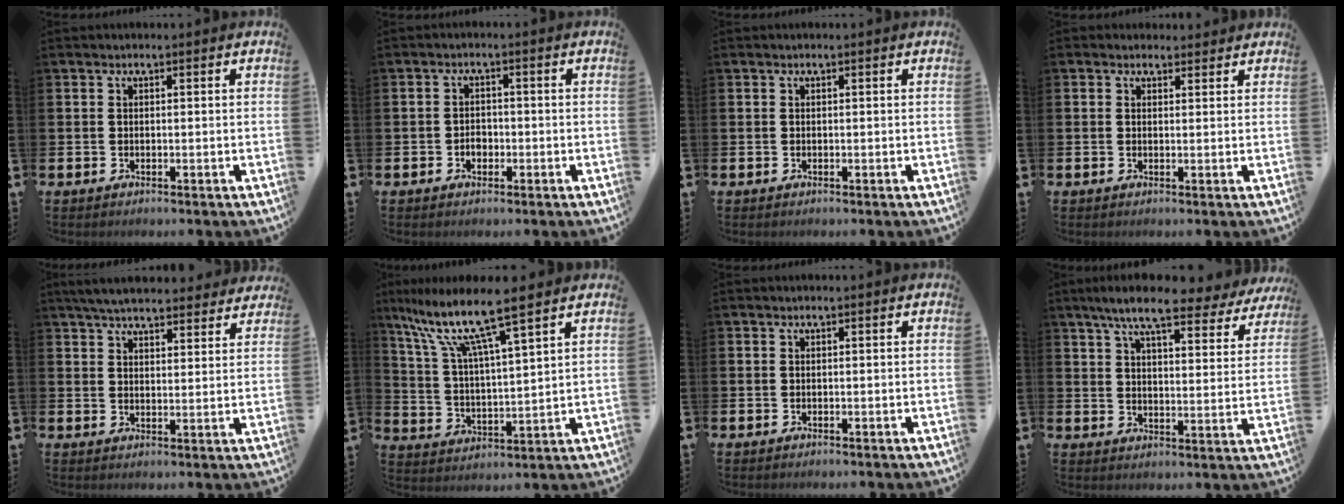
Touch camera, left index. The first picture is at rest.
{"total": 1.9, "force": [-0.7, 1.5, 1.0], "torque": [-0.012, 0.001, -0.017]}
{"total": 0.0}
{"total": 1.5, "force": [1.3, 0.7, 0.0], "torque": [0.018, -0.005, 0.020]}
{"total": 5.9, "force": [5.6, 1.2, 1.4], "torque": [-0.042, -0.025, 0.102]}
{"total": 10.3, "force": [8.3, 0.7, 6.0], "torque": [-0.151, -0.041, 0.139]}
{"total": 0.0}
{"total": 8.9, "force": [7.6, 1.4, 4.3], "torque": [-0.095, -0.033, 0.131]}